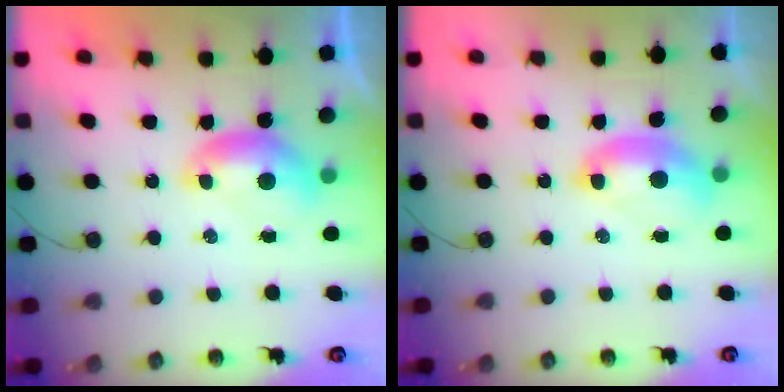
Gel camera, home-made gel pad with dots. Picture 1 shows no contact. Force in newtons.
{"total": 2.6, "press": 2.6, "slide": 0.5}